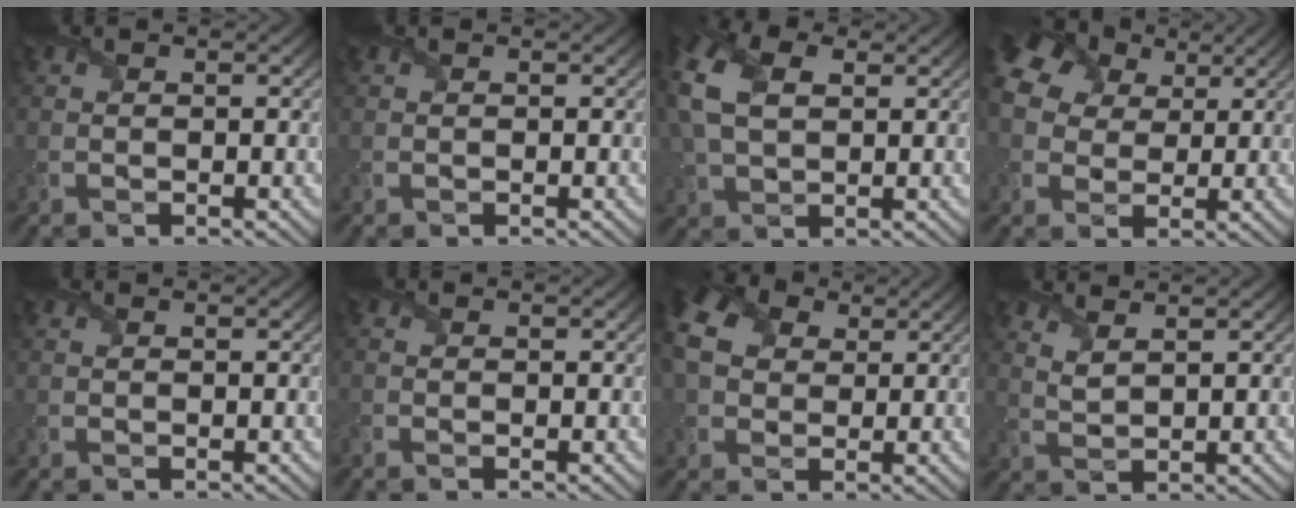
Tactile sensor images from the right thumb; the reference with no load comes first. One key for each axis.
{"total": 0.0}
{"total": 9.9, "fx": 2.5, "fy": 6.2, "fz": 7.3, "tx": -0.207, "ty": 0.018, "tz": 0.043}
{"total": 13.2, "fx": 5.1, "fy": 9.8, "fz": 7.2, "tx": -0.206, "ty": 0.039, "tz": 0.097}
{"total": 0.0}
{"total": 0.9, "fx": -0.4, "fy": 0.5, "fz": 0.5, "tx": -0.012, "ty": -0.003, "tz": -0.007}
{"total": 9.9, "fx": 3.0, "fy": 7.4, "fz": 5.8, "tx": -0.164, "ty": 0.012, "tz": 0.062}
{"total": 2.7, "fx": 2.0, "fy": 0.6, "fz": 1.7, "tx": -0.037, "ty": -0.003, "tz": 0.044}